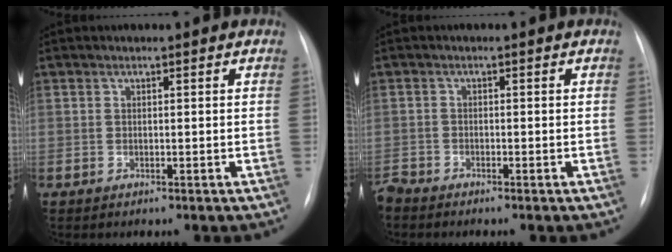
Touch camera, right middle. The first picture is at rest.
{"total": 2.5, "force": [-2.4, 0.6, 0.7], "torque": [-0.012, -0.006, -0.044]}